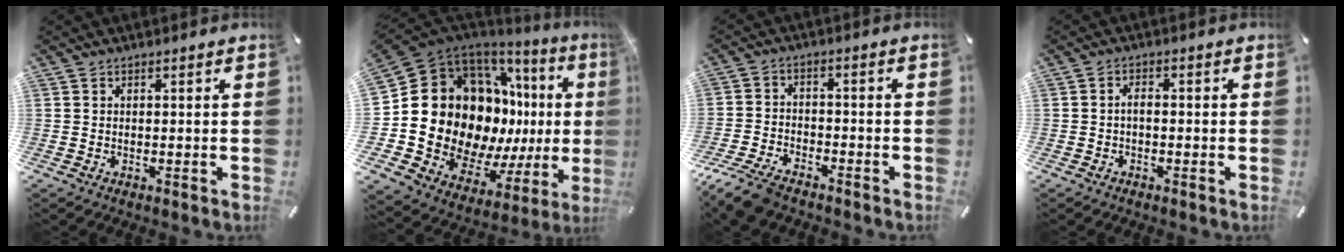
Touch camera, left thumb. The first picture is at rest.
{"total": 22.9, "force": [2.0, 17.9, 14.2], "torque": [-0.229, -0.072, 0.081]}
{"total": 8.0, "force": [-6.7, 3.1, 3.3], "torque": [-0.077, 0.024, -0.131]}
{"total": 2.0, "force": [-0.8, 0.9, 1.6], "torque": [-0.031, 0.006, -0.017]}